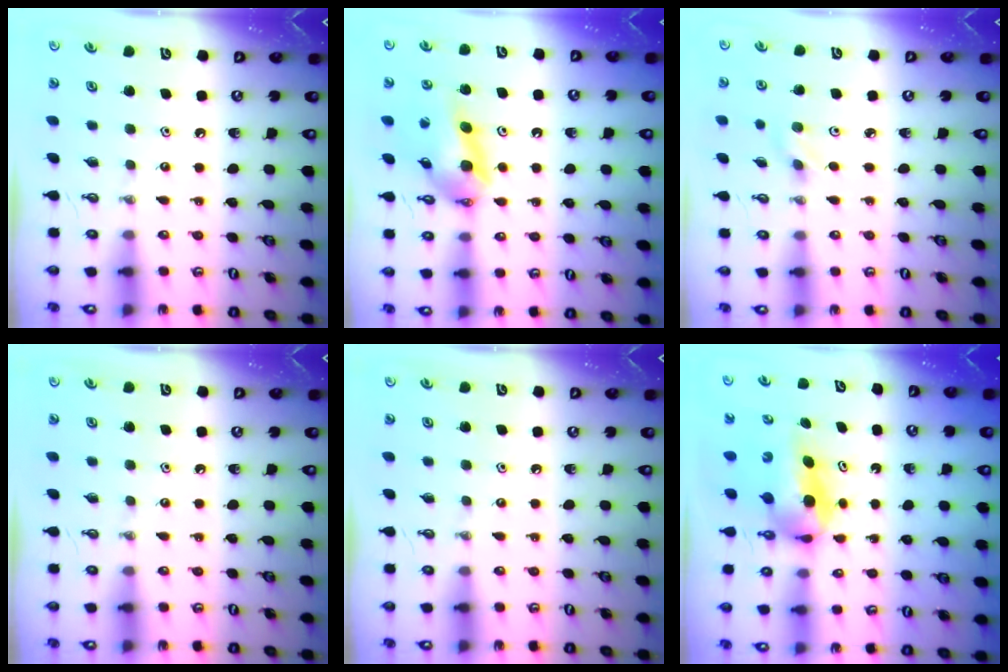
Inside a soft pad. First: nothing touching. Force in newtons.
{"total": 12.2, "press": 12.1, "slide": 1.8}
{"total": 2.7, "press": 2.3, "slide": 1.4}
{"total": 0.0}
{"total": 0.0}
{"total": 5.3, "press": 4.9, "slide": 2.0}